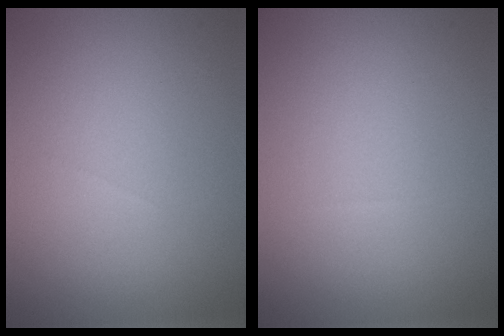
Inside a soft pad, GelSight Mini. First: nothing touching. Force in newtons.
{"total": 0.0}